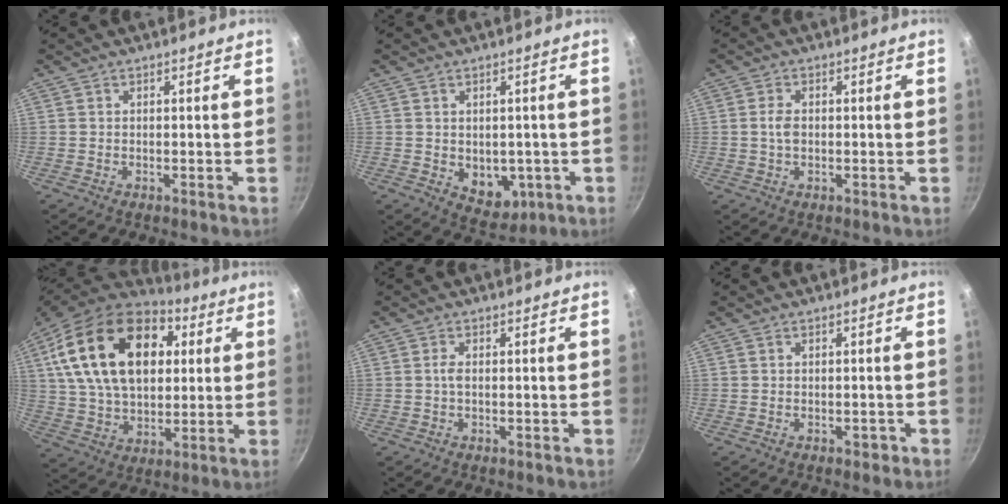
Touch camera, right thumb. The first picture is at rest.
{"total": 7.0, "force": [-1.1, 5.1, 4.7], "torque": [-0.035, -0.009, 0.001]}
{"total": 2.8, "force": [0.0, 1.8, 2.1], "torque": [-0.041, 0.006, 0.000]}
{"total": 26.9, "force": [7.5, 17.1, 19.3], "torque": [-0.322, -0.002, 0.126]}
{"total": 1.3, "force": [0.0, 0.6, 1.2], "torque": [-0.030, 0.003, -0.002]}
{"total": 1.2, "force": [-0.6, 0.8, 0.6], "torque": [0.002, 0.012, -0.004]}